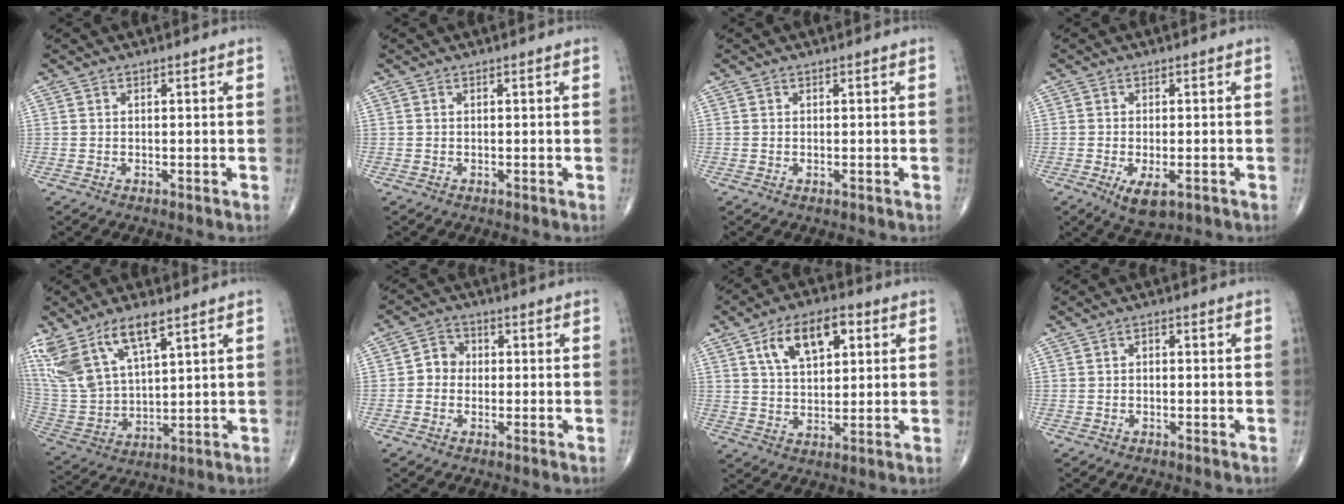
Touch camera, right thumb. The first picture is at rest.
{"total": 0.0}
{"total": 0.0}
{"total": 5.2, "force": [-2.1, 2.3, 4.2], "torque": [-0.073, -0.009, -0.029]}
{"total": 15.3, "force": [9.2, 6.2, 10.6], "torque": [-0.214, -0.028, 0.195]}
{"total": 4.0, "force": [-0.4, 3.5, 1.7], "torque": [-0.008, 0.013, -0.018]}
{"total": 11.6, "force": [4.5, 6.2, 8.7], "torque": [-0.126, -0.003, 0.075]}
{"total": 1.0, "force": [-0.1, 0.7, 0.7], "torque": [-0.004, 0.004, -0.006]}